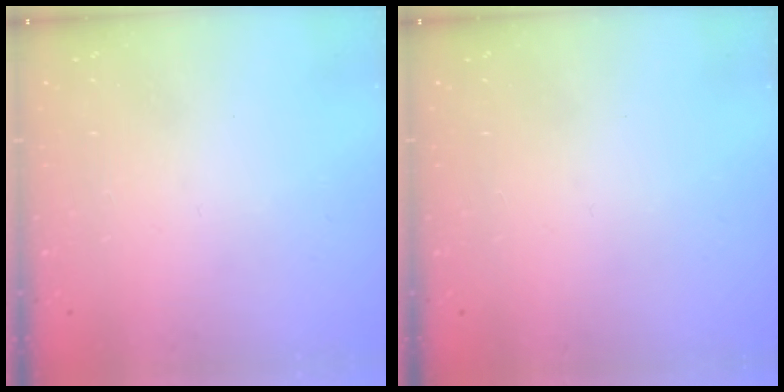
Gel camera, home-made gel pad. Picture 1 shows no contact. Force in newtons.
{"total": 0.0}